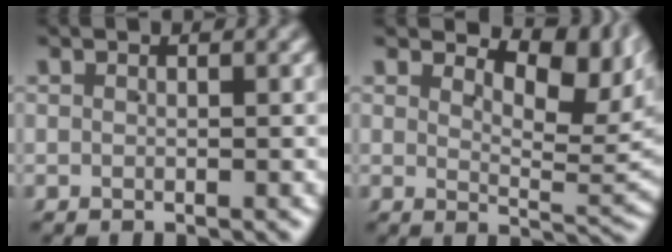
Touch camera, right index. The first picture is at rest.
{"total": 6.5, "force": [3.5, 1.9, 5.1], "torque": [-0.046, 0.008, 0.051]}